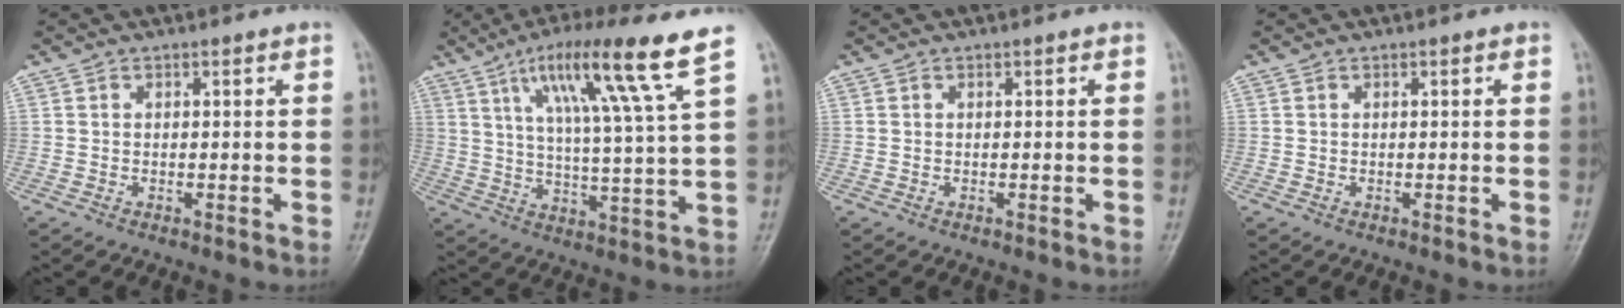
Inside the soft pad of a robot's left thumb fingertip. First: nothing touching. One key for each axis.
{"total": 15.9, "fx": 8.8, "fy": 0.1, "fz": 13.2, "tx": -0.219, "ty": -0.033, "tz": 0.142}
{"total": 0.0}
{"total": 0.0}